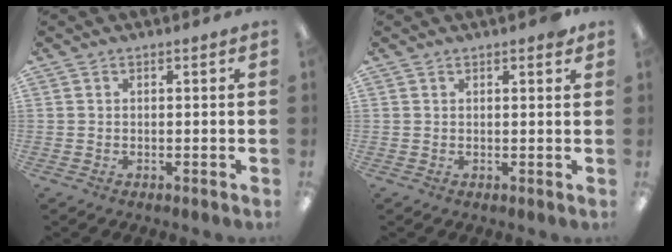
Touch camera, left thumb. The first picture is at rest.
{"total": 1.3, "force": [1.2, 0.2, 0.5], "torque": [0.004, -0.007, 0.018]}